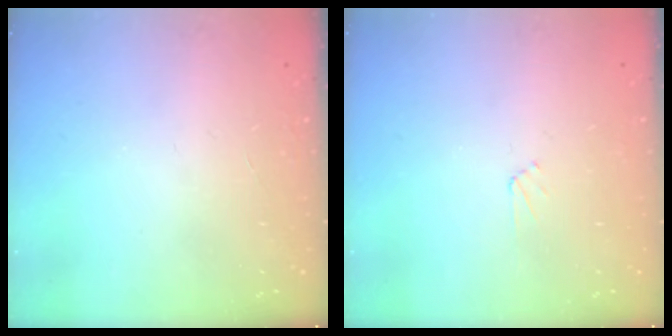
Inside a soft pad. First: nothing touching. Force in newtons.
{"total": 2.7, "press": 2.6, "slide": 0.4}